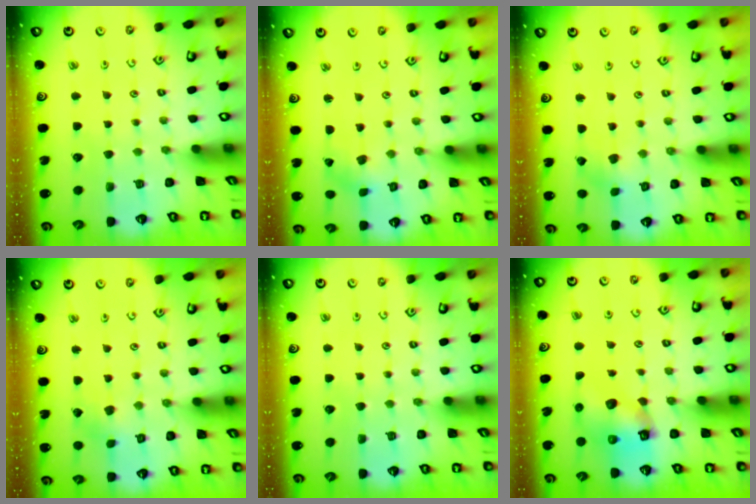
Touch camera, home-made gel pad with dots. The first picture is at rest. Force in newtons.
{"total": 1.1, "press": 1.0, "slide": 0.1}
{"total": 2.6, "press": 2.6, "slide": 0.4}
{"total": 2.1, "press": 2.1, "slide": 0.2}
{"total": 0.0}
{"total": 8.0, "press": 8.0, "slide": 0.8}